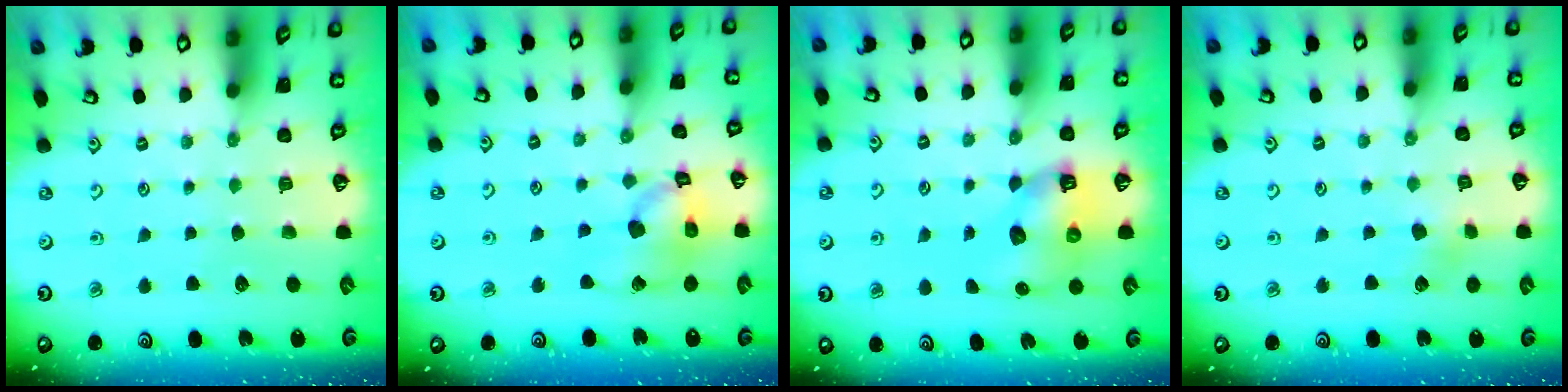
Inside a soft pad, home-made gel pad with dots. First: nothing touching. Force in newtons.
{"total": 15.2, "press": 15.0, "slide": 2.1}
{"total": 8.5, "press": 8.4, "slide": 1.1}
{"total": 3.8, "press": 3.8, "slide": 0.4}